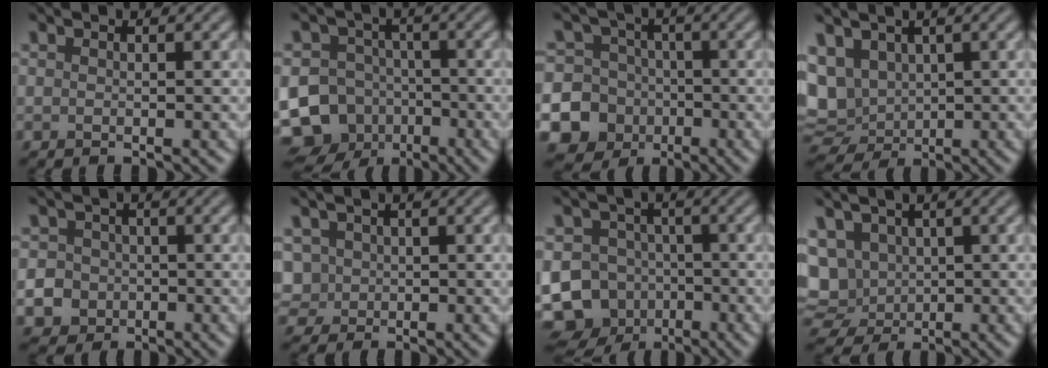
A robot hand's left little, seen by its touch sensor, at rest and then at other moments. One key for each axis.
{"total": 14.5, "fx": -6.8, "fy": 12.3, "fz": 3.7, "tx": -0.089, "ty": -0.041, "tz": -0.126}
{"total": 16.9, "fx": -5.5, "fy": 15.8, "fz": 2.7, "tx": -0.101, "ty": -0.030, "tz": -0.117}
{"total": 6.7, "fx": 1.3, "fy": 5.2, "fz": 4.1, "tx": -0.088, "ty": -0.006, "tz": 0.029}
{"total": 11.2, "fx": -4.5, "fy": 9.9, "fz": 2.7, "tx": -0.073, "ty": -0.030, "tz": -0.108}
{"total": 2.9, "fx": 0.4, "fy": 2.7, "fz": 1.1, "tx": -0.028, "ty": 0.007, "tz": 0.014}
{"total": 12.7, "fx": -5.9, "fy": 10.8, "fz": 3.4, "tx": -0.074, "ty": -0.037, "tz": -0.118}
{"total": 7.0, "fx": 0.8, "fy": 5.7, "fz": 4.1, "tx": -0.088, "ty": 0.003, "tz": 0.010}